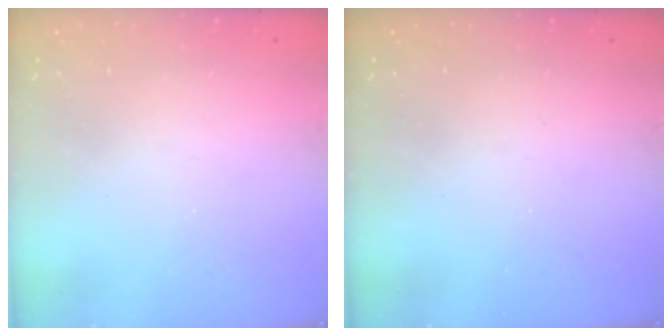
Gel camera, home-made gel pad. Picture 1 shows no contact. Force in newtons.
{"total": 0.0}